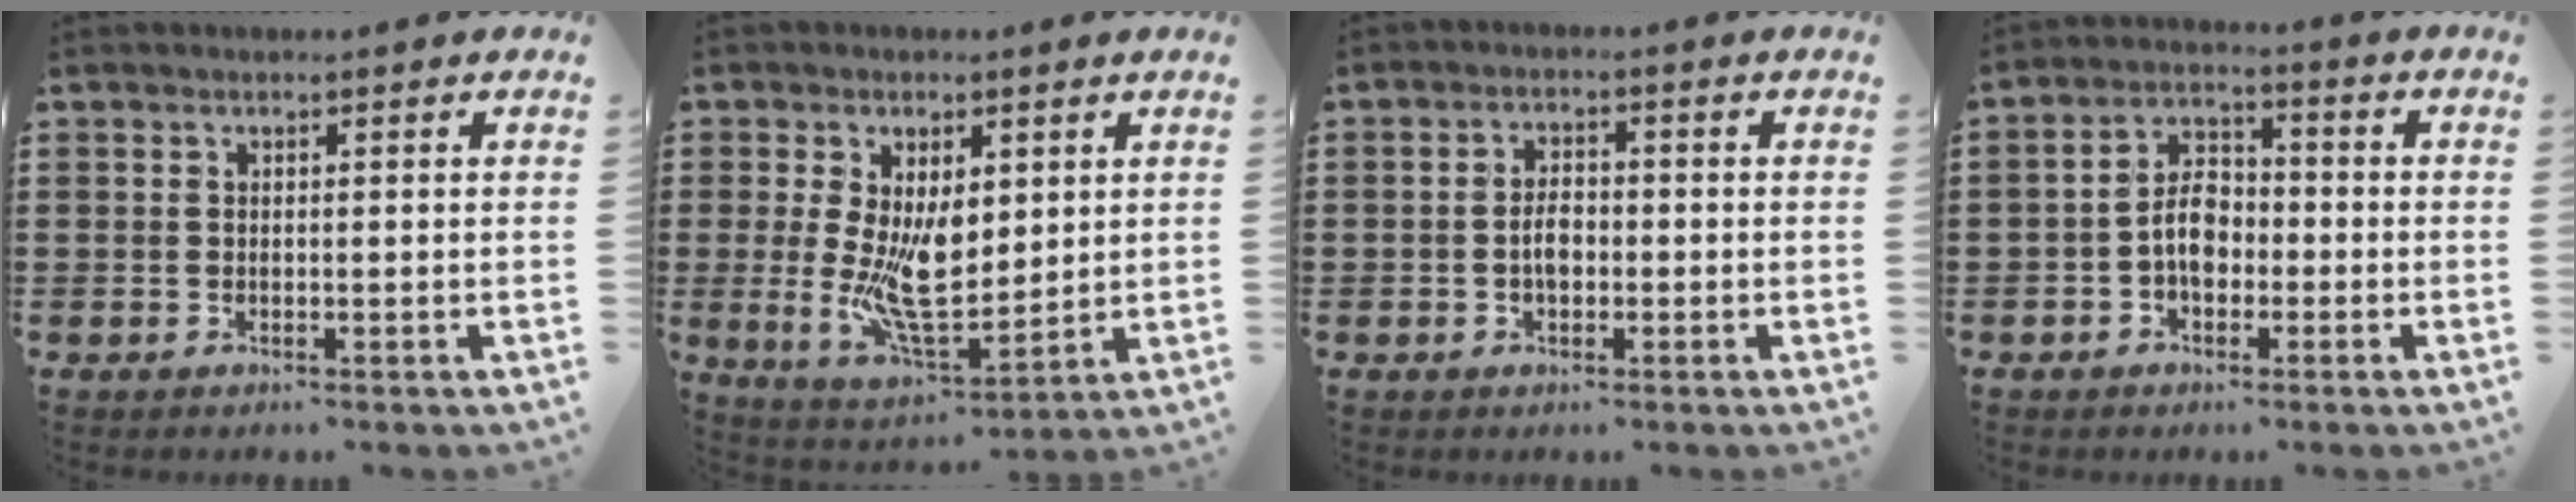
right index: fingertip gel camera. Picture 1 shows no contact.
{"total": 9.6, "force": [0.7, 4.5, 8.4], "torque": [-0.150, -0.018, 0.015]}
{"total": 3.1, "force": [-0.6, 1.6, 2.6], "torque": [-0.052, 0.001, -0.010]}
{"total": 5.4, "force": [-1.3, 3.4, 4.0], "torque": [-0.075, 0.002, -0.027]}